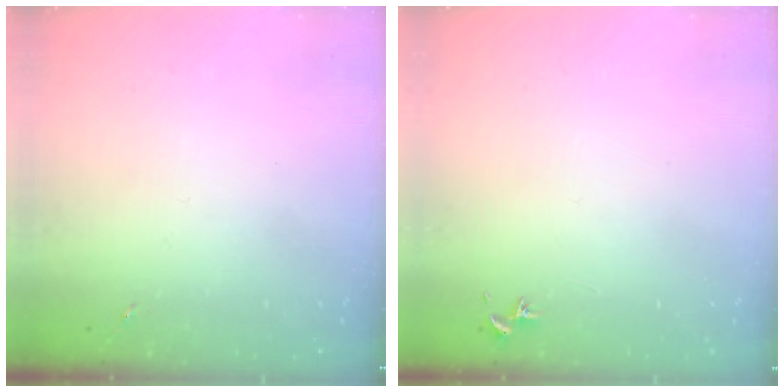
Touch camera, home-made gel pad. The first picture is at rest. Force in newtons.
{"total": 0.8, "press": 0.7, "slide": 0.3}